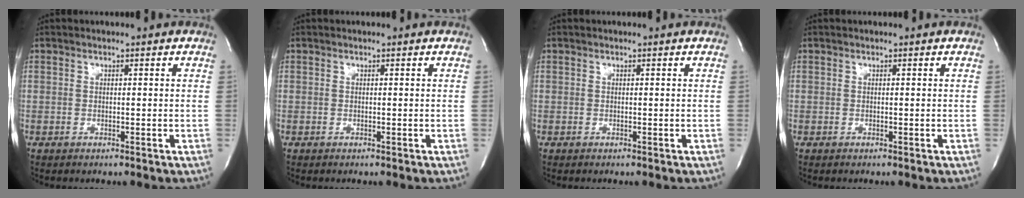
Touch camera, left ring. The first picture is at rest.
{"total": 0.0}
{"total": 0.0}
{"total": 0.0}